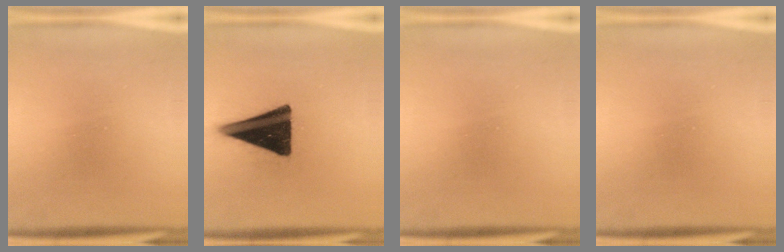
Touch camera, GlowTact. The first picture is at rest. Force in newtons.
{"total": 17.4}
{"total": 0.0}
{"total": 0.0}